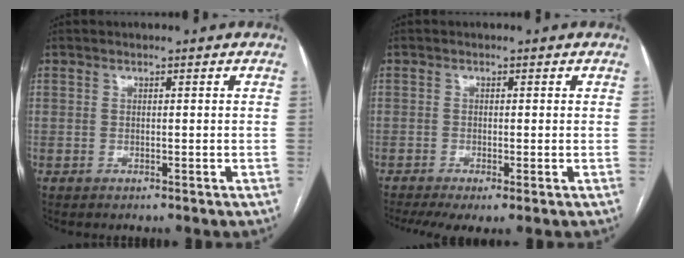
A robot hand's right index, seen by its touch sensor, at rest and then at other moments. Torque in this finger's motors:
{"motor_torque": [0.74, -0.85, 0.07, 0.04]}